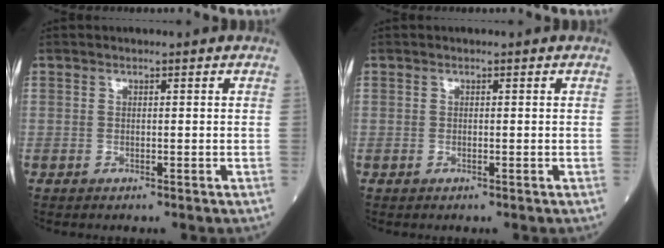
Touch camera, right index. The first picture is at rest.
{"total": 0.0}